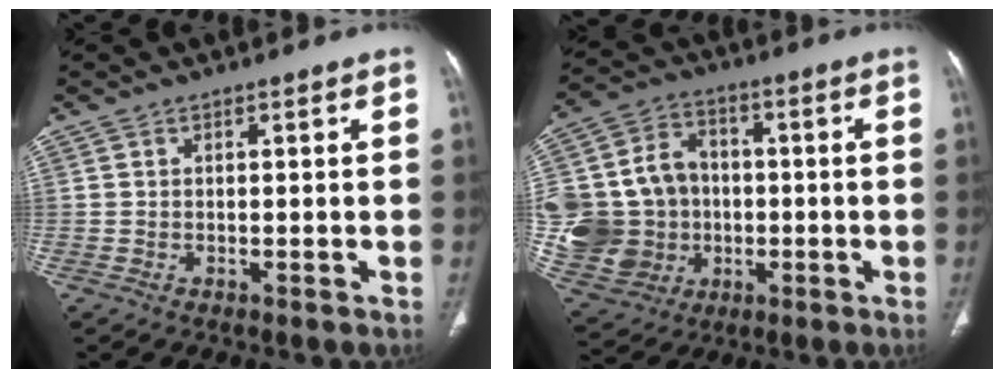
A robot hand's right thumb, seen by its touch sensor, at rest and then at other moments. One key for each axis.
{"total": 21.6, "fx": -1.2, "fy": 18.8, "fz": 10.6, "tx": -0.220, "ty": 0.033, "tz": -0.001}